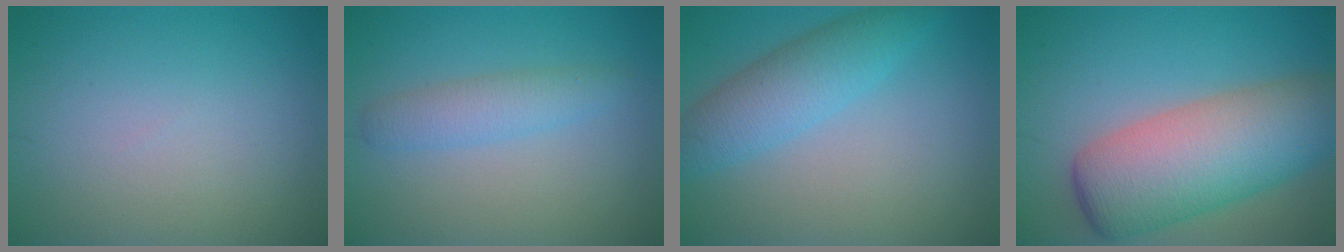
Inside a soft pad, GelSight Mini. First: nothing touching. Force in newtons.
{"total": 2.4, "press": 2.4, "slide": 0.1}
{"total": 4.5, "press": 4.5, "slide": 0.1}
{"total": 10.0, "press": 10.0, "slide": 0.3}